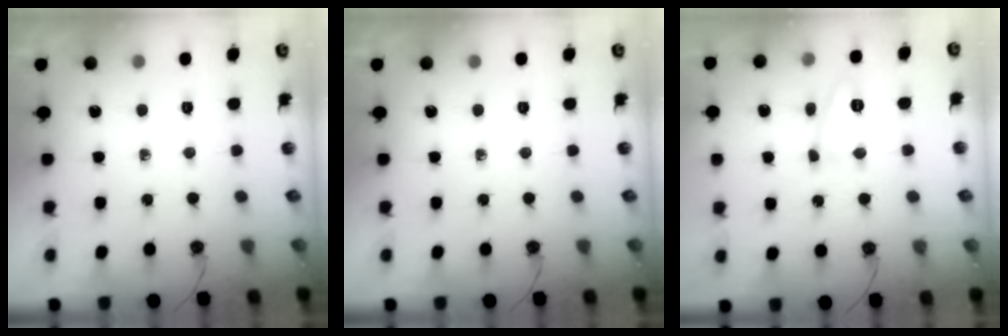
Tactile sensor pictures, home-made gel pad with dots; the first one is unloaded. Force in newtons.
{"total": 0.0}
{"total": 9.2, "press": 9.2, "slide": 1.2}